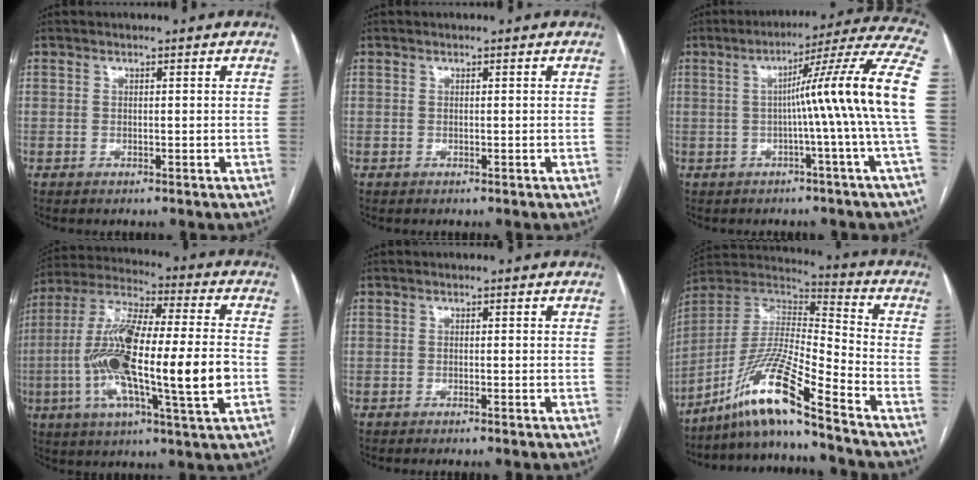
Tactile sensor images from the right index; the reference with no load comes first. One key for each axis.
{"total": 0.0}
{"total": 15.0, "fx": -0.8, "fy": -2.7, "fz": 14.7, "tx": -0.180, "ty": 0.020, "tz": -0.020}
{"total": 21.1, "fx": -3.5, "fy": 2.6, "fz": 20.6, "tx": -0.386, "ty": 0.000, "tz": -0.064}
{"total": 0.7, "fx": -0.6, "fy": -0.2, "fz": 0.4, "tx": -0.008, "ty": 0.002, "tz": -0.011}
{"total": 14.6, "fx": -10.7, "fy": -0.9, "fz": 9.9, "tx": -0.196, "ty": 0.003, "tz": -0.199}